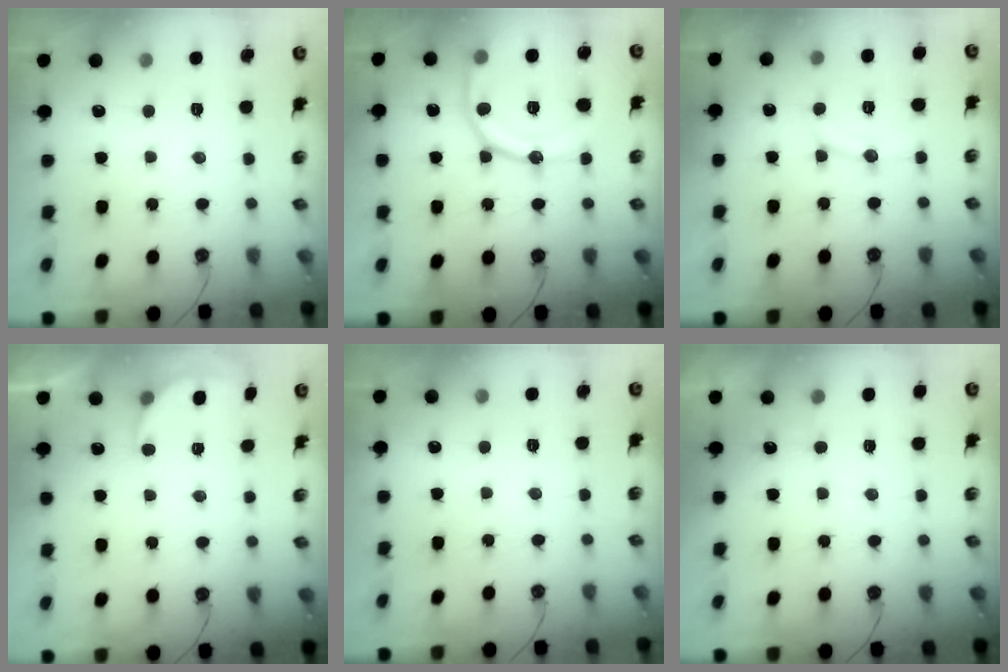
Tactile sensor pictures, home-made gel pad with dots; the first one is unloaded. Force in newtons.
{"total": 17.2, "press": 17.1, "slide": 2.0}
{"total": 8.1, "press": 8.1, "slide": 0.9}
{"total": 2.5, "press": 2.3, "slide": 1.1}
{"total": 0.0}
{"total": 2.6, "press": 2.6, "slide": 0.3}